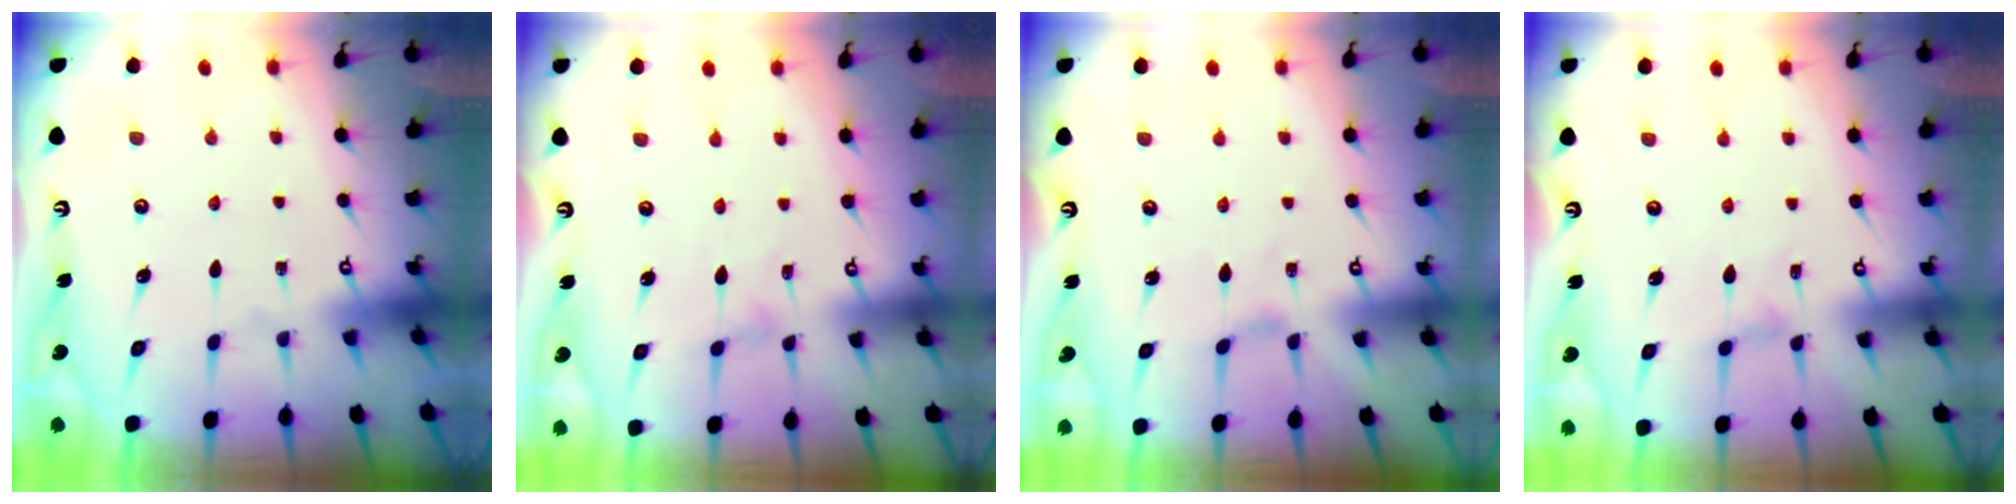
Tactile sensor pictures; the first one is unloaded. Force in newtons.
{"total": 0.0}
{"total": 0.0}
{"total": 0.8, "press": 0.8, "slide": 0.3}